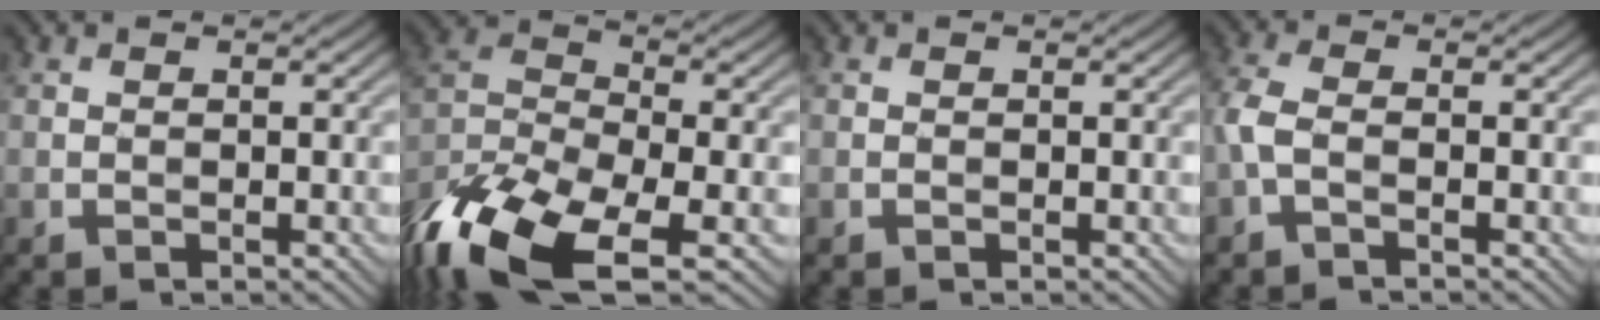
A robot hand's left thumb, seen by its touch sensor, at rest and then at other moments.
{"total": 16.1, "force": [-10.4, 6.1, 10.6], "torque": [-0.261, -0.028, -0.192]}
{"total": 0.0}
{"total": 2.9, "force": [-1.0, 1.0, 2.6], "torque": [-0.069, 0.003, -0.032]}